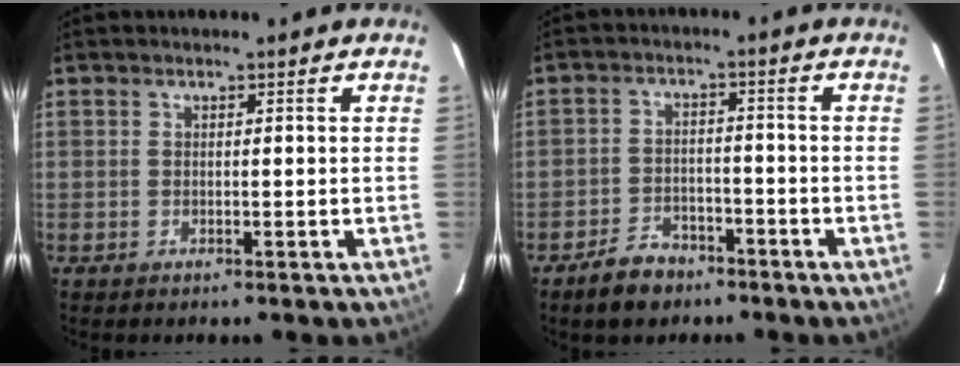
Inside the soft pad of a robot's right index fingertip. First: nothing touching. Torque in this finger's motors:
{"motor_torque": [0.12, -0.01, -0.22, -0.14]}